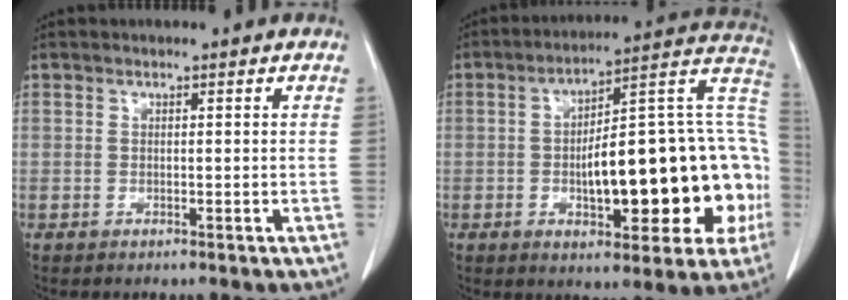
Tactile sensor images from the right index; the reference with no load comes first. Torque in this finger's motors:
{"motor_torque": [1.97, -0.17, 1.05, 0.17]}